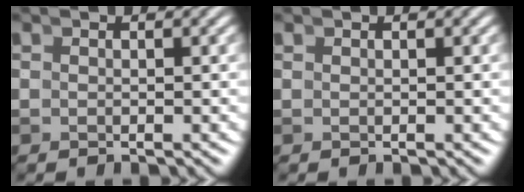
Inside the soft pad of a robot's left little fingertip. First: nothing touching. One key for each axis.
{"total": 0.0}